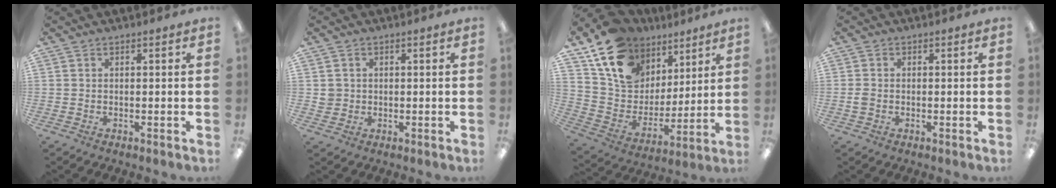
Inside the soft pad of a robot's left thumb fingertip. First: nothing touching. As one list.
[{"total": 2.6, "force": [0.4, 2.6, 0.2], "torque": [-0.010, 0.004, 0.007]}, {"total": 17.6, "force": [11.1, 11.9, 6.7], "torque": [-0.132, -0.060, 0.212]}, {"total": 1.7, "force": [-0.4, 1.3, 1.0], "torque": [-0.017, 0.003, -0.008]}]